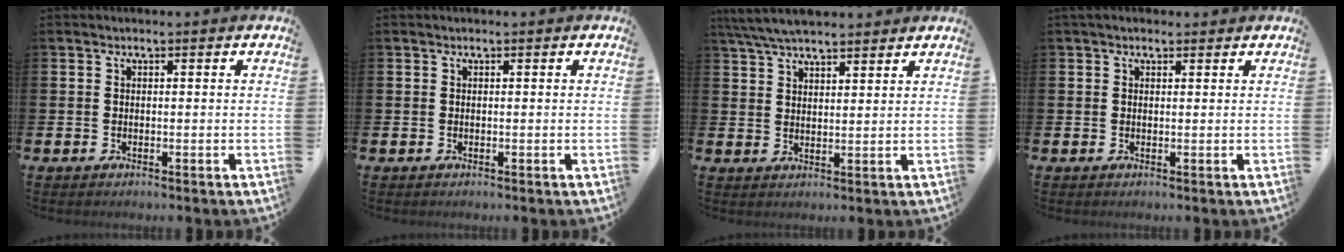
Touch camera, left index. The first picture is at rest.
{"total": 0.0}
{"total": 5.8, "force": [5.4, 1.1, 1.9], "torque": [-0.057, -0.011, 0.101]}
{"total": 1.2, "force": [0.9, 0.7, 0.5], "torque": [0.002, 0.004, 0.013]}